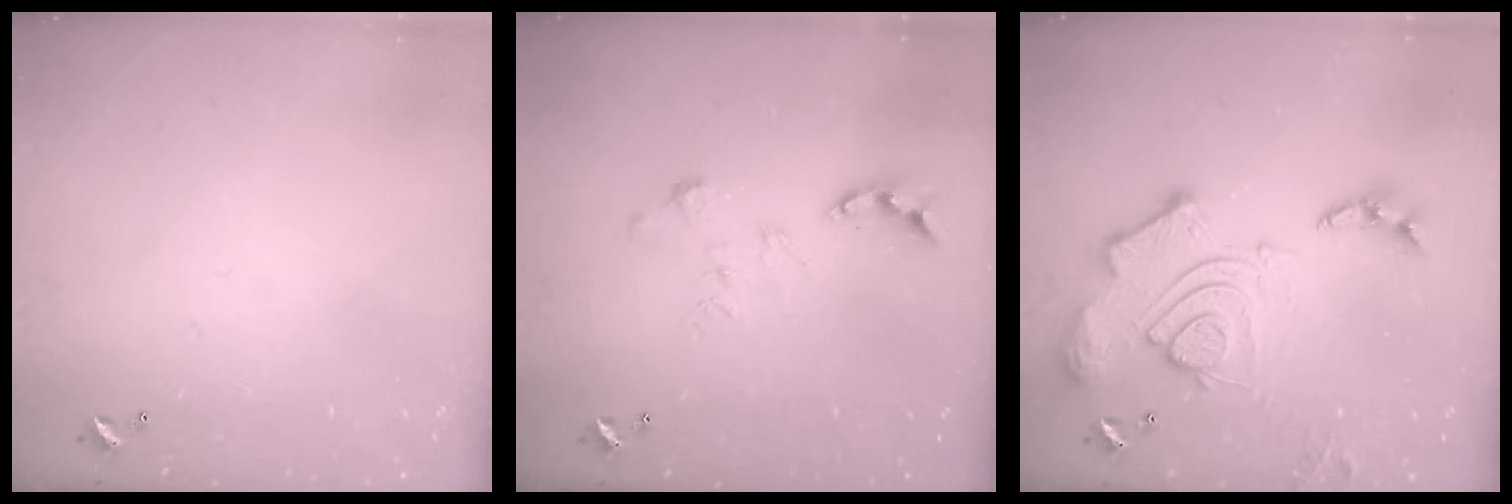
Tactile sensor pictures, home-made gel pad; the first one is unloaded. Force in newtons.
{"total": 4.9, "press": 4.8, "slide": 0.8}
{"total": 19.7, "press": 19.6, "slide": 1.8}